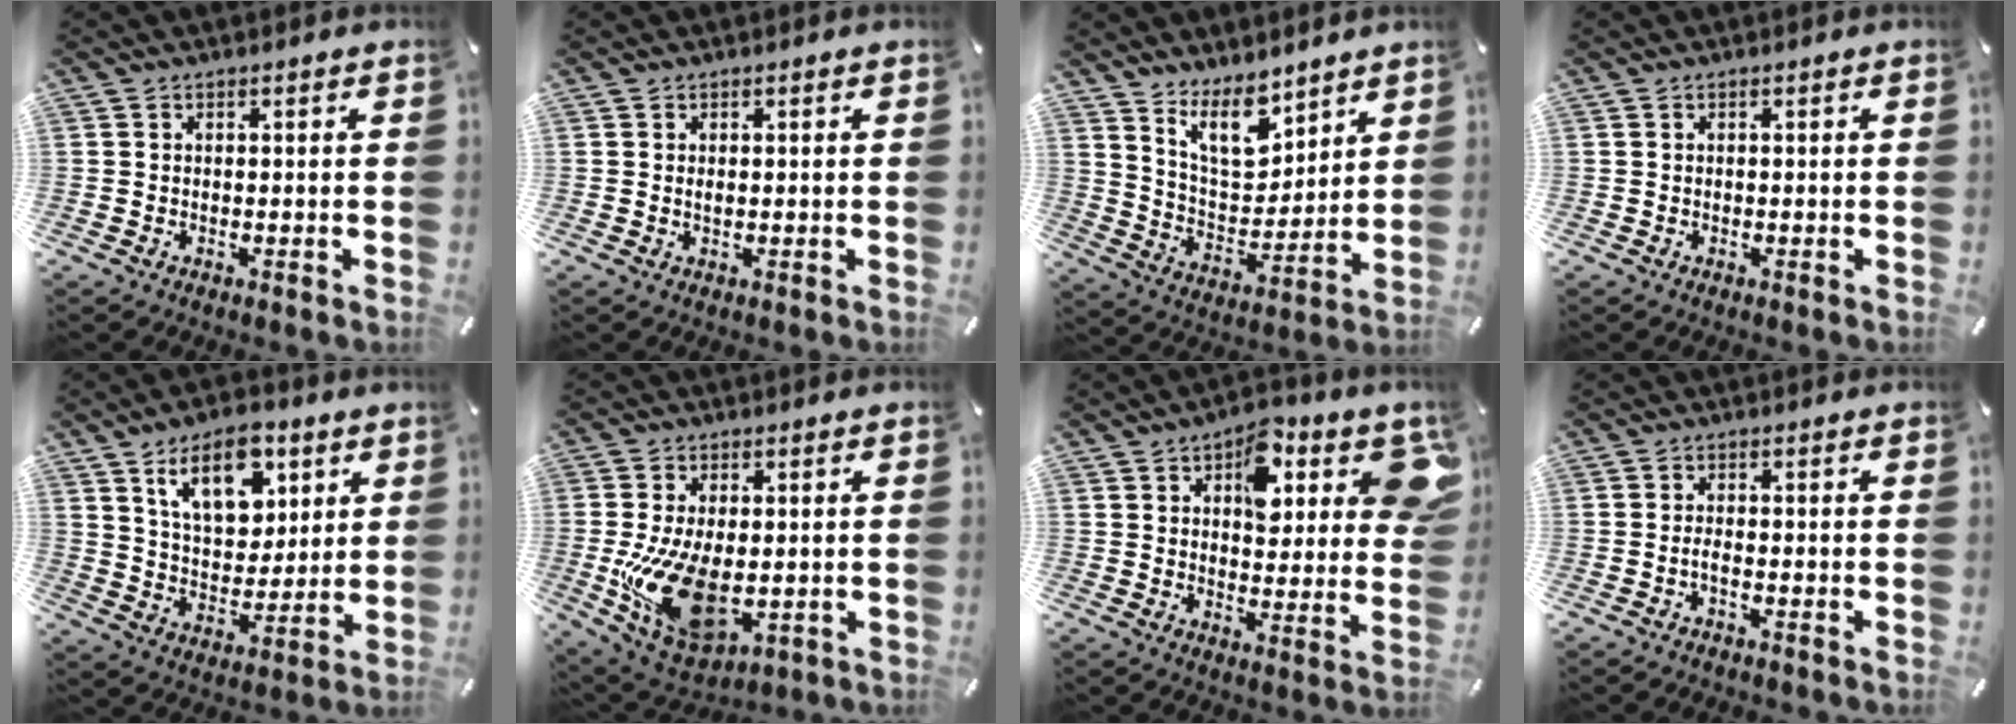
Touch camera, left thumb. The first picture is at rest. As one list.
[{"total": 0.7, "force": [0.1, 0.3, 0.6], "torque": [-0.013, 0.000, 0.002]}, {"total": 12.5, "force": [9.3, 5.9, 5.9], "torque": [-0.105, -0.056, 0.172]}, {"total": 0.0}, {"total": 13.9, "force": [7.8, 8.2, 8.1], "torque": [-0.128, -0.023, 0.137]}, {"total": 16.3, "force": [-2.0, 9.5, 13.1], "torque": [-0.273, -0.015, -0.023]}, {"total": 15.0, "force": [7.1, 7.9, 10.6], "torque": [-0.117, -0.037, 0.114]}, {"total": 1.8, "force": [-1.0, 0.4, 1.4], "torque": [-0.033, -0.001, -0.020]}]